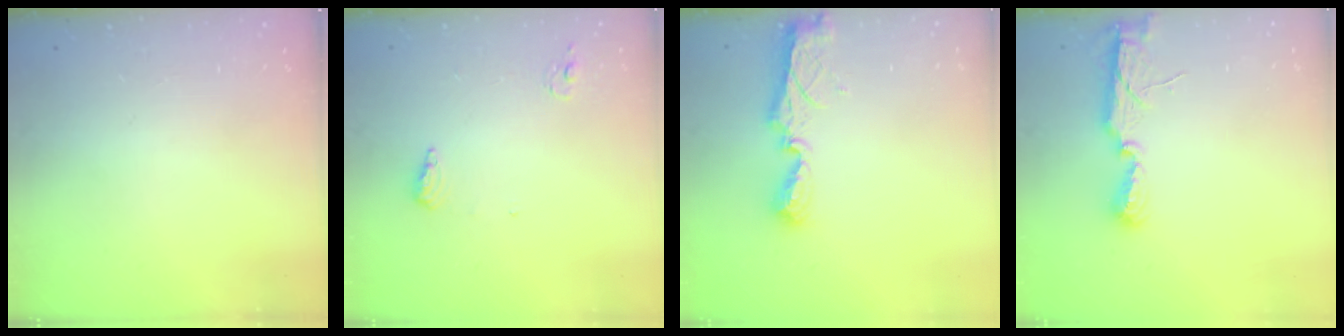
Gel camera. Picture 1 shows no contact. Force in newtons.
{"total": 6.3, "press": 6.1, "slide": 1.6}
{"total": 8.5, "press": 8.5, "slide": 0.8}
{"total": 7.0, "press": 7.0, "slide": 0.5}